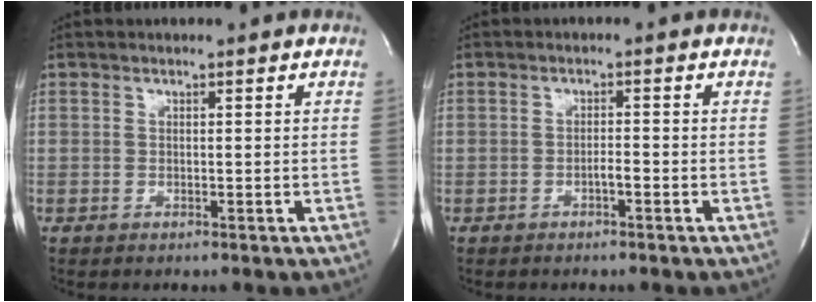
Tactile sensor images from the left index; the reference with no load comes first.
{"total": 1.3, "force": [-0.7, 0.1, 1.0], "torque": [-0.018, 0.002, -0.014]}